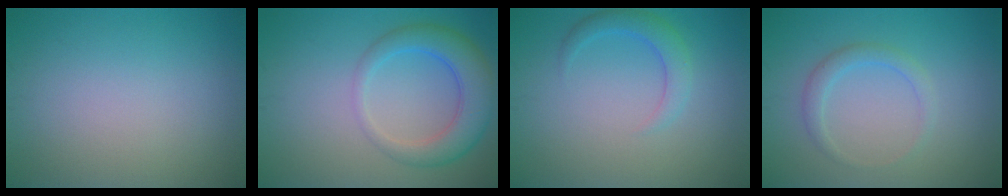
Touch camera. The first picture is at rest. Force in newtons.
{"total": 5.1, "press": 5.1, "slide": 0.3}
{"total": 2.4, "press": 2.4, "slide": 0.2}
{"total": 1.8, "press": 1.8, "slide": 0.1}